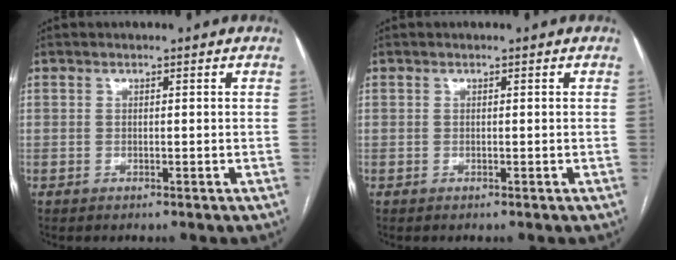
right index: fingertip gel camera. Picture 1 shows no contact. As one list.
[{"total": 0.0}]